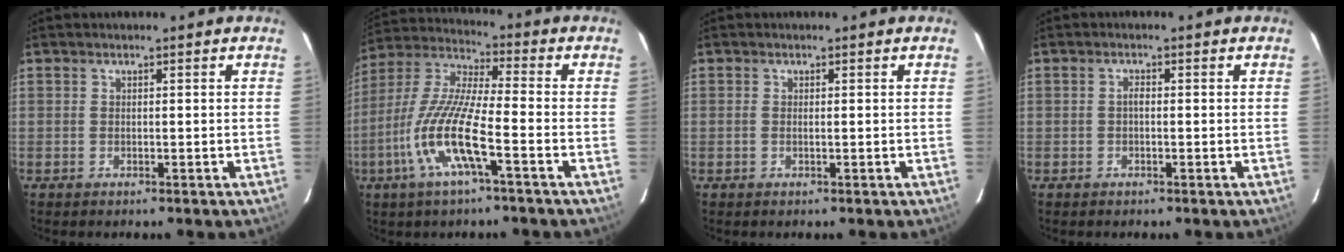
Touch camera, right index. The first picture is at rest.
{"total": 13.9, "force": [-5.5, 1.7, 12.6], "torque": [-0.264, -0.008, -0.115]}
{"total": 0.5, "force": [0.0, -0.1, 0.5], "torque": [-0.011, 0.001, -0.002]}
{"total": 1.0, "force": [-0.2, 0.5, 0.8], "torque": [-0.015, 0.006, -0.005]}